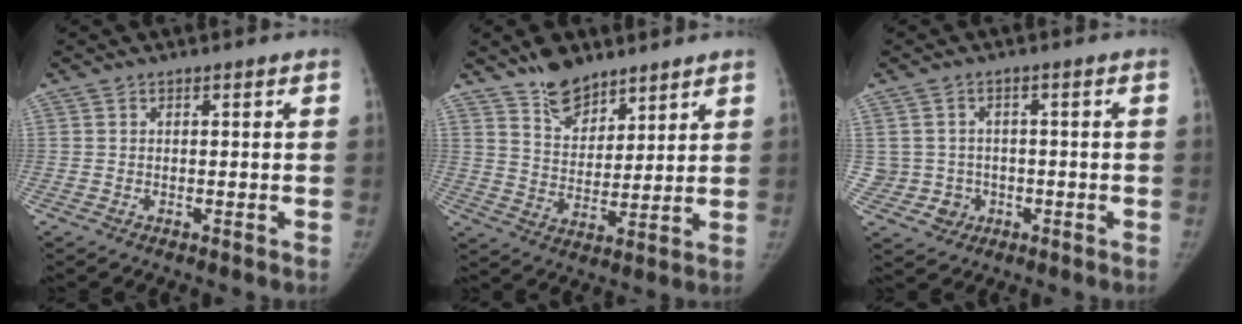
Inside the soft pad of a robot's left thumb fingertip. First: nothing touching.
{"total": 9.2, "force": [7.3, 4.7, 3.2], "torque": [-0.019, -0.053, 0.132]}
{"total": 5.0, "force": [-0.9, 4.9, 0.3], "torque": [0.024, 0.013, -0.009]}